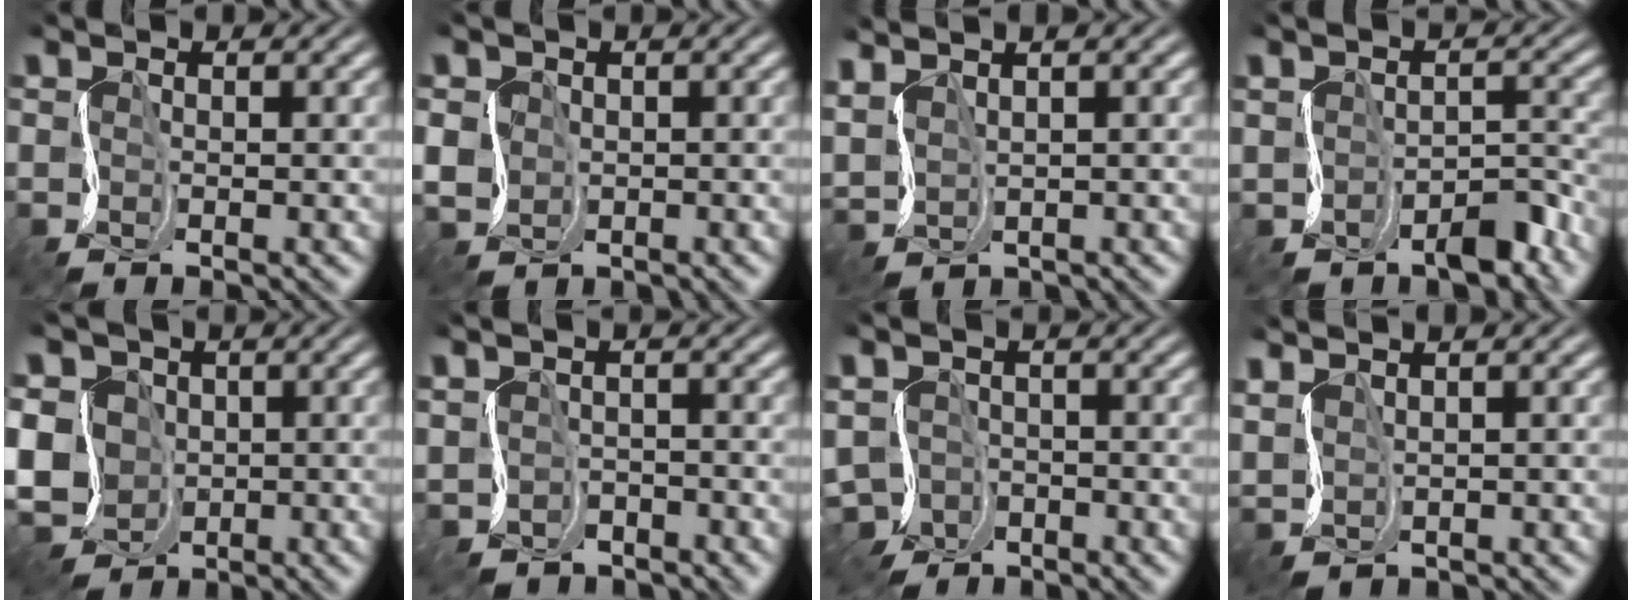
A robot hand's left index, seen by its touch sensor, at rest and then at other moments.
{"total": 2.1, "force": [-0.2, 1.9, 0.8], "torque": [-0.030, -0.001, -0.002]}
{"total": 3.6, "force": [2.5, 1.3, 2.2], "torque": [-0.073, 0.017, 0.050]}
{"total": 4.4, "force": [-2.6, 2.1, 2.9], "torque": [-0.036, -0.005, -0.043]}
{"total": 10.0, "force": [-2.3, 8.3, 5.1], "torque": [-0.089, -0.001, -0.083]}
{"total": 2.8, "force": [-1.8, 1.6, 1.5], "torque": [-0.027, -0.010, -0.035]}
{"total": 4.5, "force": [-2.5, 2.8, 2.5], "torque": [-0.048, -0.008, -0.053]}
{"total": 2.7, "force": [2.1, 0.7, 1.5], "torque": [-0.051, 0.012, 0.040]}